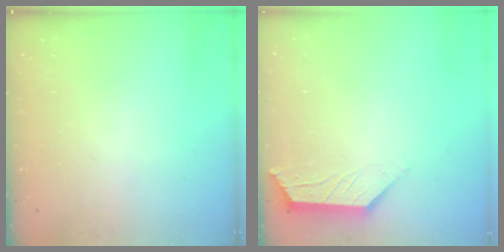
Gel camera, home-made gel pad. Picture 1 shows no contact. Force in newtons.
{"total": 2.1, "press": 2.1, "slide": 0.5}